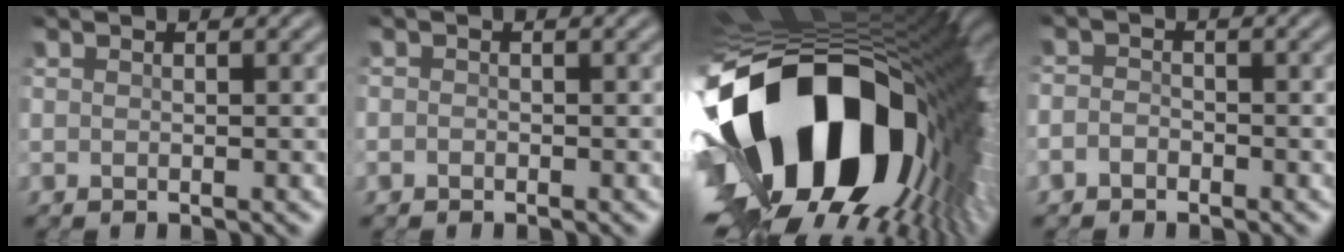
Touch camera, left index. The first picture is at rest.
{"total": 0.5, "force": [-0.3, 0.4, 0.1], "torque": [0.009, 0.002, -0.008]}
{"total": 20.3, "force": [-2.9, 11.5, 16.5], "torque": [-0.327, -0.038, -0.049]}
{"total": 1.4, "force": [-1.0, 0.8, 0.4], "torque": [-0.001, 0.007, -0.029]}